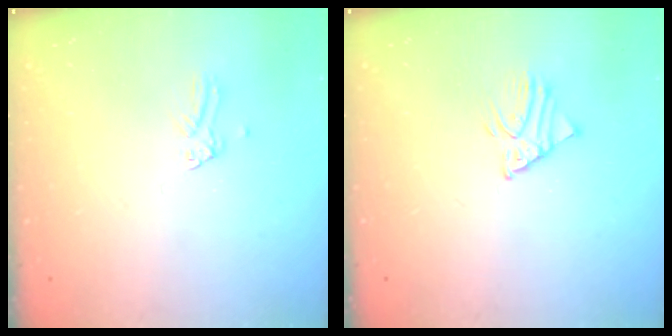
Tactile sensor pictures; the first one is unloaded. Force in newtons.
{"total": 2.9, "press": 2.9, "slide": 0.2}